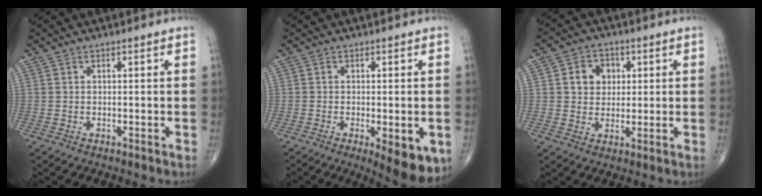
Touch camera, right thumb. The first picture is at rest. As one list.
[{"total": 8.9, "force": [-3.2, 3.0, 7.8], "torque": [-0.093, -0.013, -0.039]}, {"total": 6.5, "force": [1.5, 5.5, 3.2], "torque": [-0.018, -0.001, 0.022]}]